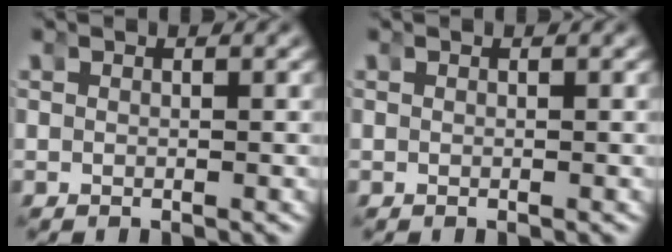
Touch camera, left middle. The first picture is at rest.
{"total": 0.0}